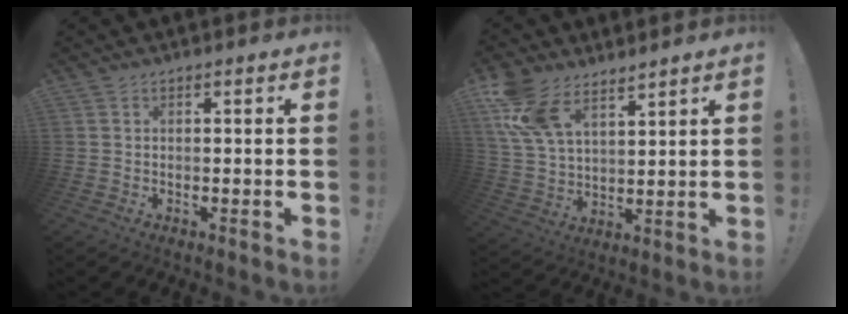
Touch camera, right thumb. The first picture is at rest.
{"total": 12.6, "force": [8.8, 6.1, 6.7], "torque": [-0.144, -0.035, 0.174]}